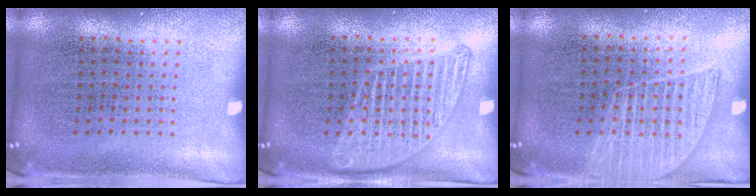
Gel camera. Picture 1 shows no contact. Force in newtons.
{"total": 1.3, "press": 1.3, "slide": 0.1}
{"total": 1.4, "press": 1.2, "slide": 0.6}